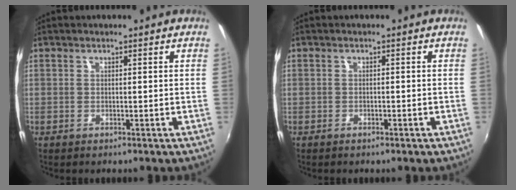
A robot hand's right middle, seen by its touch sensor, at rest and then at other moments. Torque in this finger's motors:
{"motor_torque": [-0.42, -0.05, 0.00, 0.00]}